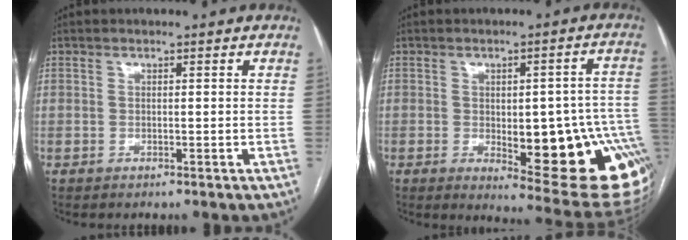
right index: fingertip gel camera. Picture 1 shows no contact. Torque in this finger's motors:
{"motor_torque": [2.01, -0.13, 0.47, 0.14]}